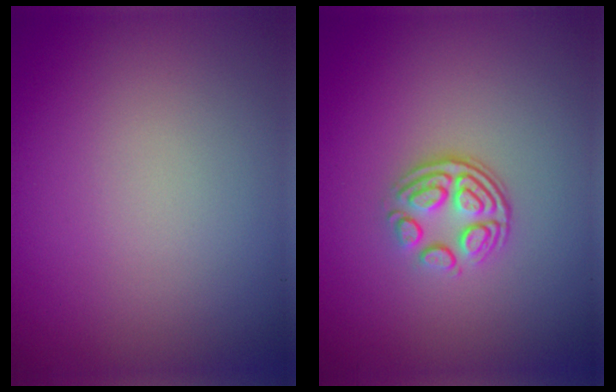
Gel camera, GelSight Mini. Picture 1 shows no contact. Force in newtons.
{"total": 3.6, "press": 2.5, "slide": 2.6}